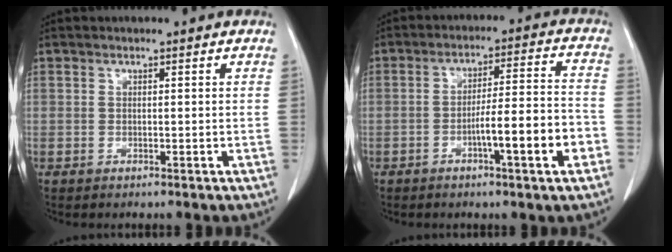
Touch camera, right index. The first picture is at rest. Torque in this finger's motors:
{"motor_torque": [1.11, -0.71, 0.32, 0.11]}